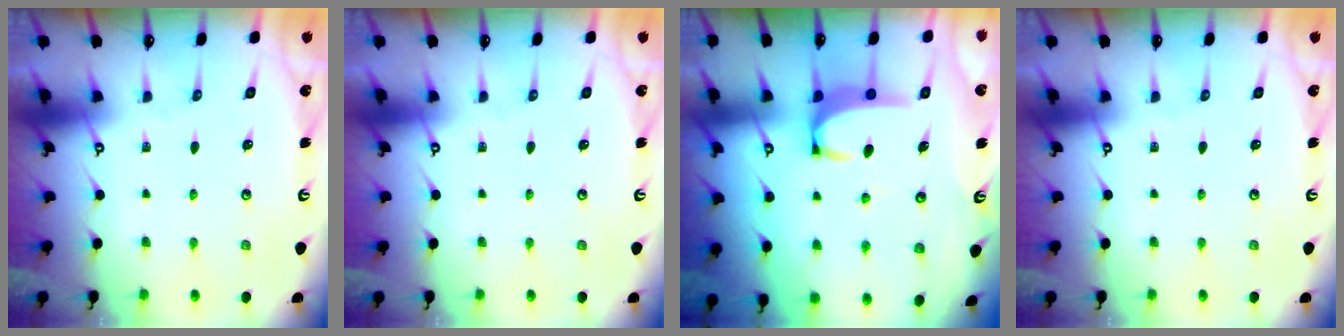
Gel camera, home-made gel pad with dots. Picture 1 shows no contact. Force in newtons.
{"total": 0.0}
{"total": 3.2, "press": 3.2, "slide": 0.3}
{"total": 0.0}